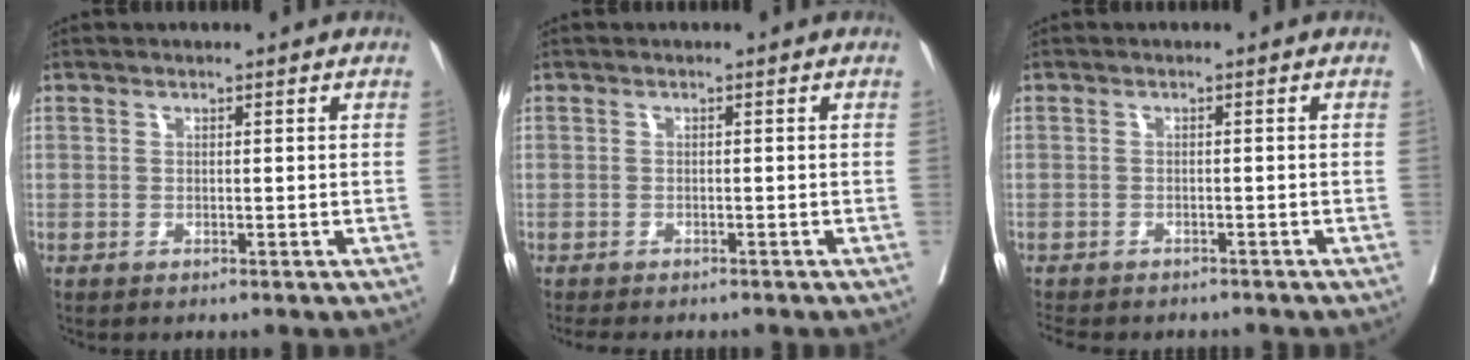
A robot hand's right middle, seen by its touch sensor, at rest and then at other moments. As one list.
[{"total": 4.8, "force": [-4.1, 1.5, 1.9], "torque": [-0.030, -0.010, -0.056]}, {"total": 8.7, "force": [-7.7, 2.6, 3.2], "torque": [-0.061, -0.006, -0.101]}]